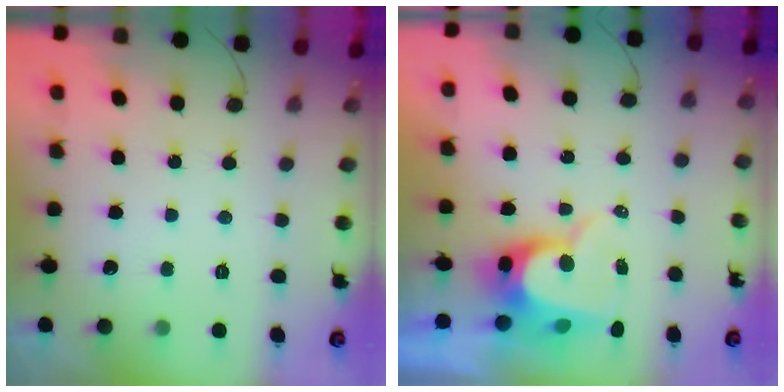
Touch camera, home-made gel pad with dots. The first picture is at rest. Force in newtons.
{"total": 10.5, "press": 10.4, "slide": 0.8}